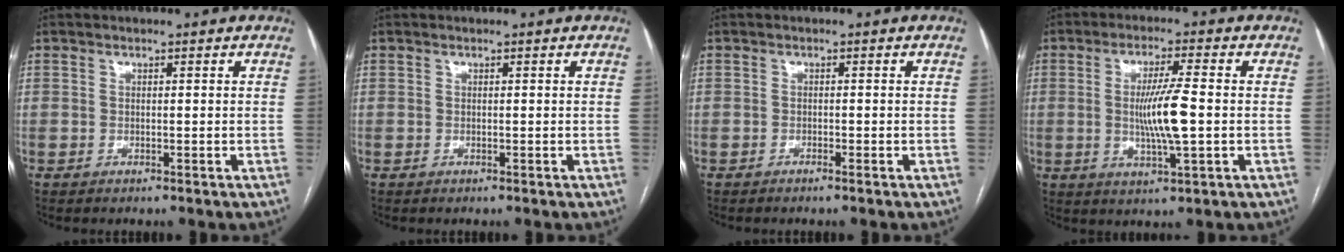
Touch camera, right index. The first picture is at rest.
{"total": 0.0}
{"total": 0.6, "force": [-0.5, -0.1, 0.4], "torque": [-0.010, 0.000, -0.009]}
{"total": 8.2, "force": [-0.5, 0.3, 8.2], "torque": [-0.155, -0.008, -0.009]}